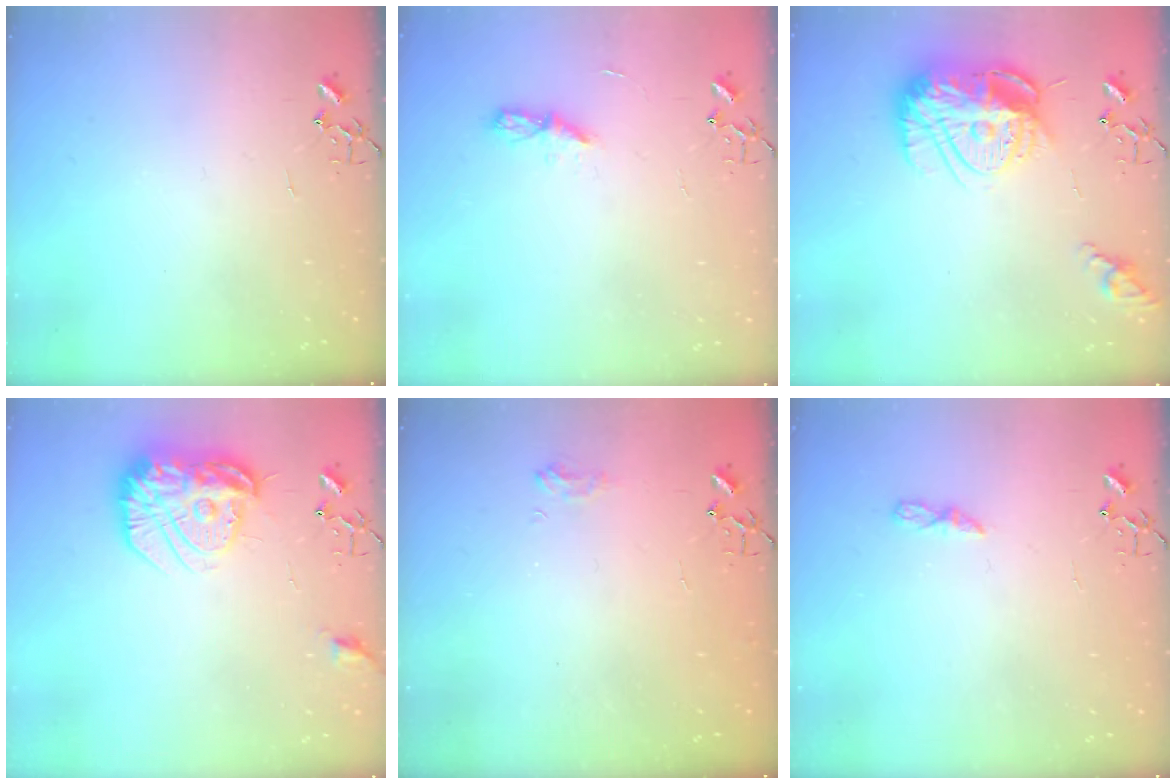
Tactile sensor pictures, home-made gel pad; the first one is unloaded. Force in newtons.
{"total": 5.1, "press": 5.0, "slide": 0.6}
{"total": 17.2, "press": 17.2, "slide": 1.4}
{"total": 18.0, "press": 17.9, "slide": 1.6}
{"total": 7.5, "press": 7.4, "slide": 0.8}
{"total": 5.5, "press": 5.4, "slide": 0.4}